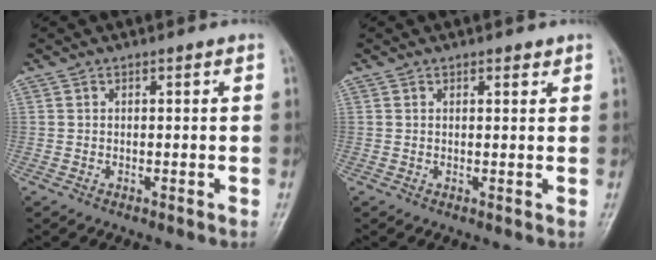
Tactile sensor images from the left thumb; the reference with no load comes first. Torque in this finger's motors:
{"motor_torque": [-0.20, -0.12, -0.03, -0.08, -0.02]}